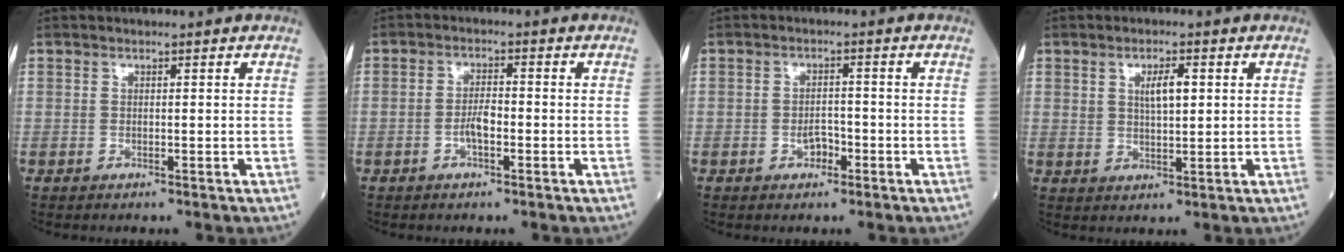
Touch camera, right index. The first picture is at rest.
{"total": 2.8, "force": [-1.0, 0.8, 2.5], "torque": [-0.045, 0.004, -0.020]}
{"total": 2.3, "force": [-1.2, 1.4, 1.5], "torque": [-0.019, 0.006, -0.020]}
{"total": 3.8, "force": [1.2, 1.1, 3.5], "torque": [-0.060, 0.002, 0.022]}